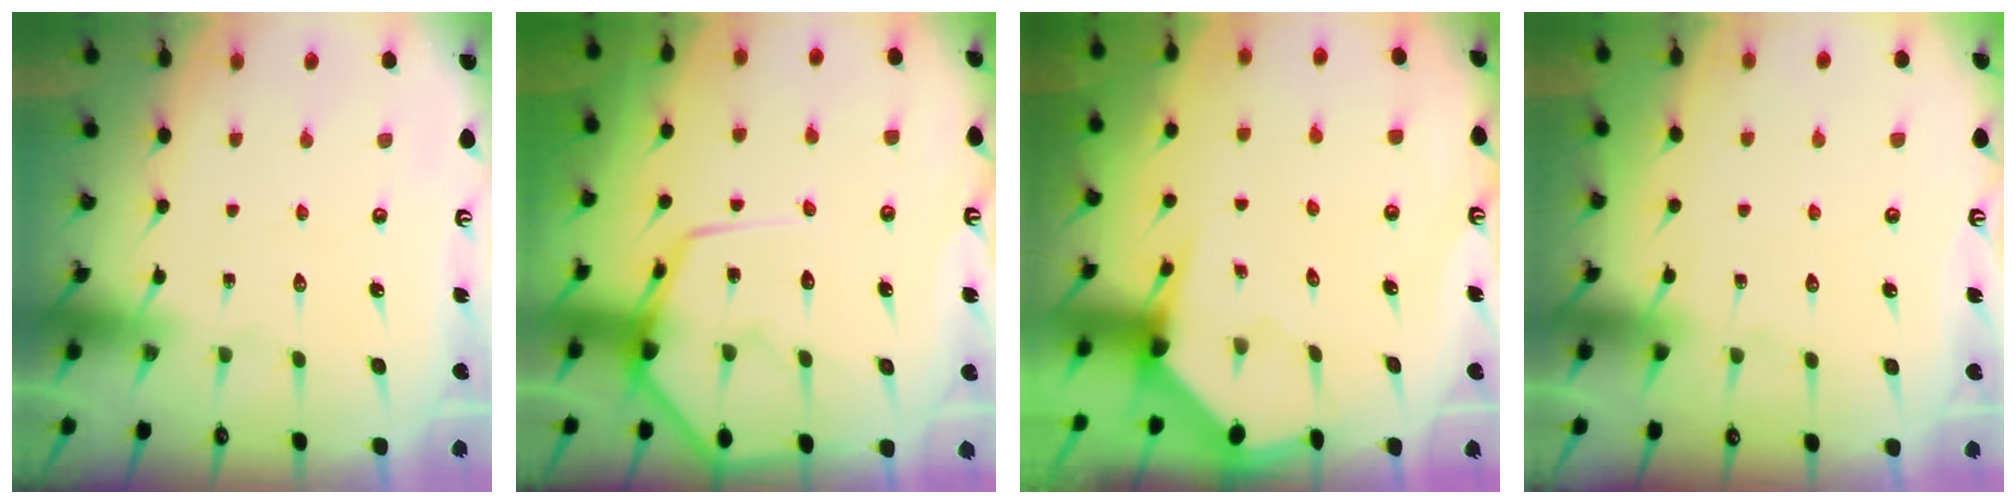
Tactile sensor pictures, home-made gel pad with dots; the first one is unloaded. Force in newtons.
{"total": 11.4, "press": 11.4, "slide": 1.0}
{"total": 3.2, "press": 3.2, "slide": 0.3}
{"total": 3.5, "press": 3.5, "slide": 0.5}